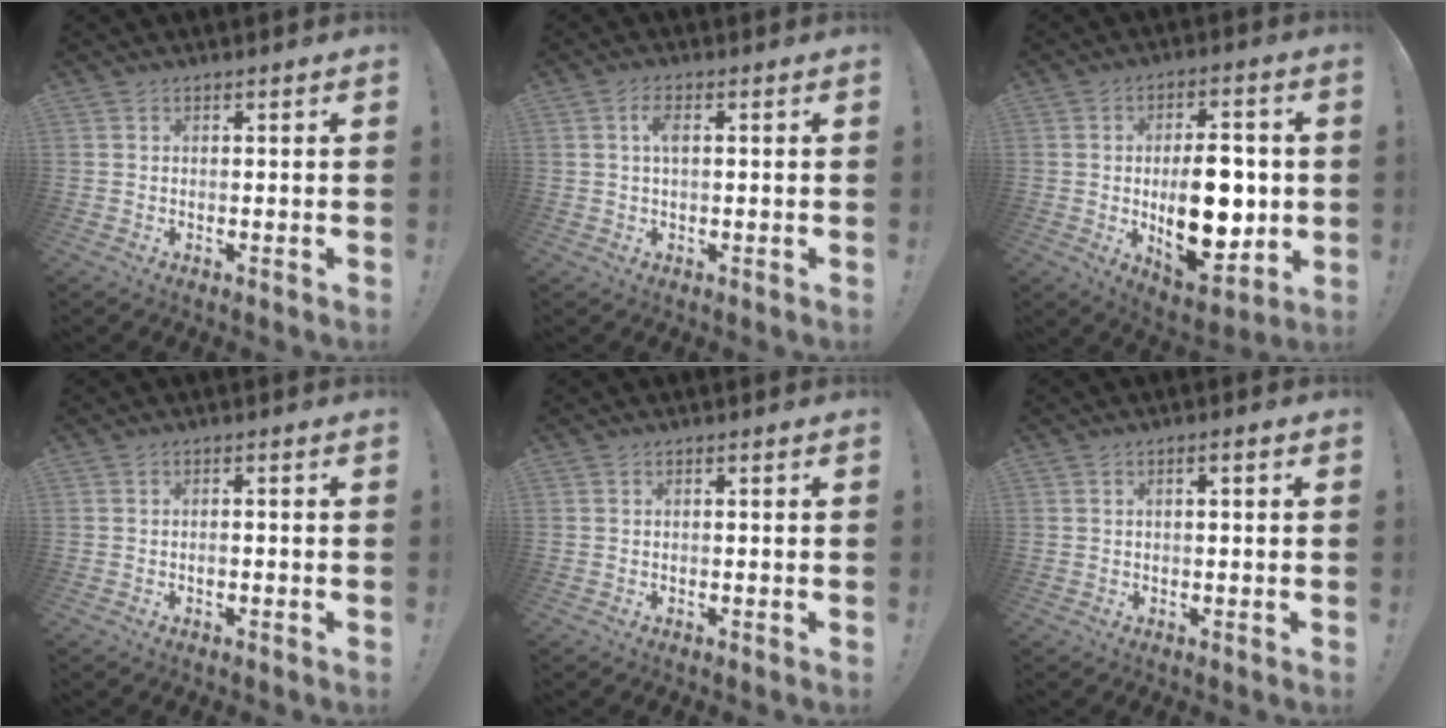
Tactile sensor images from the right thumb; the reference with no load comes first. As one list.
[{"total": 3.6, "force": [0.9, 1.5, 3.1], "torque": [-0.052, 0.002, 0.013]}, {"total": 17.7, "force": [-1.1, 9.4, 14.9], "torque": [-0.215, -0.010, -0.015]}, {"total": 1.0, "force": [-0.7, 0.2, 0.6], "torque": [-0.011, -0.001, -0.013]}, {"total": 0.0}, {"total": 1.8, "force": [0.0, 0.3, 1.8], "torque": [-0.025, 0.001, -0.002]}]